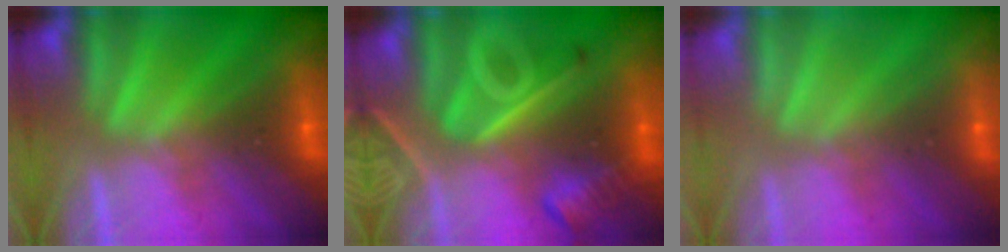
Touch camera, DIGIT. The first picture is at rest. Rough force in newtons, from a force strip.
{"total": 7.1}
{"total": 3.0}